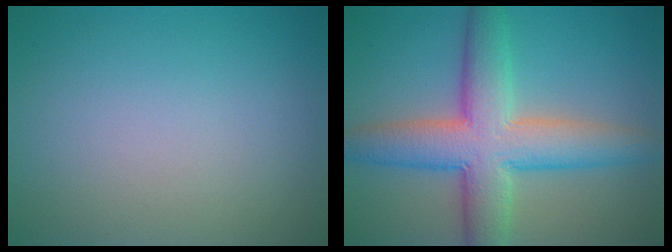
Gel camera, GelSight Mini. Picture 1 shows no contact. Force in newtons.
{"total": 8.6, "press": 8.6, "slide": 0.2}